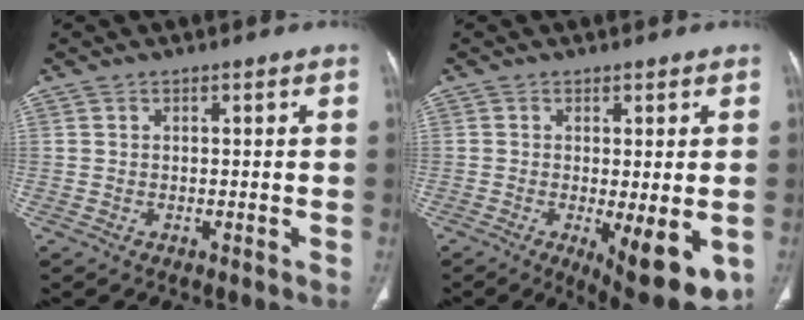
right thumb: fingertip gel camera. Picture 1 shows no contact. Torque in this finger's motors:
{"motor_torque": [0.06, 0.87, 0.04, 0.29, 0.10]}